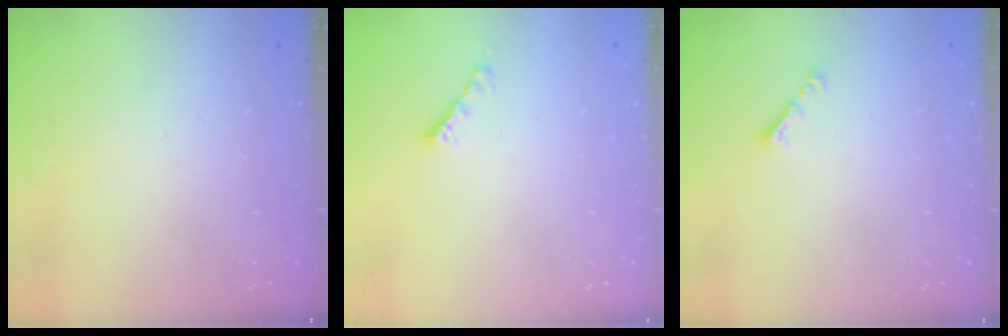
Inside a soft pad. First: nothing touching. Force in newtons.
{"total": 2.3, "press": 2.3, "slide": 0.2}
{"total": 1.3, "press": 1.2, "slide": 0.5}